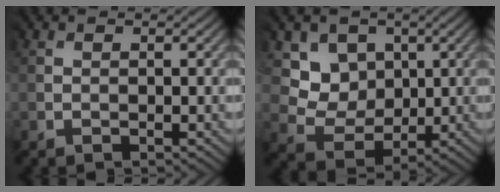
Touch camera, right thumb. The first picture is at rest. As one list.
[{"total": 5.2, "force": [2.6, 4.4, 0.7], "torque": [-0.038, -0.028, 0.048]}]